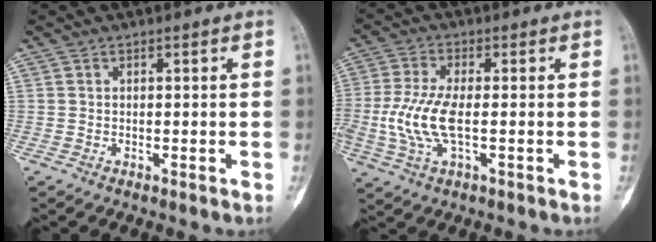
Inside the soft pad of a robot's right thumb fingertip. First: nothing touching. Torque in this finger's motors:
{"motor_torque": [2.08, 2.08, 1.51, -0.14, 0.33]}